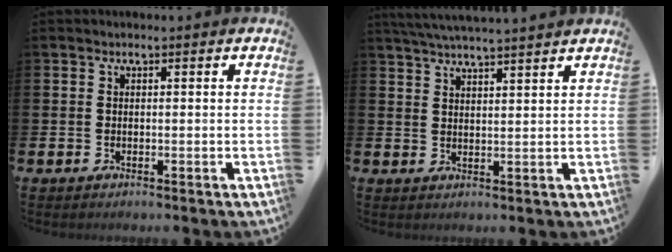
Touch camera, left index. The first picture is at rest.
{"total": 4.1, "force": [4.0, -0.5, 0.8], "torque": [-0.033, -0.012, 0.074]}